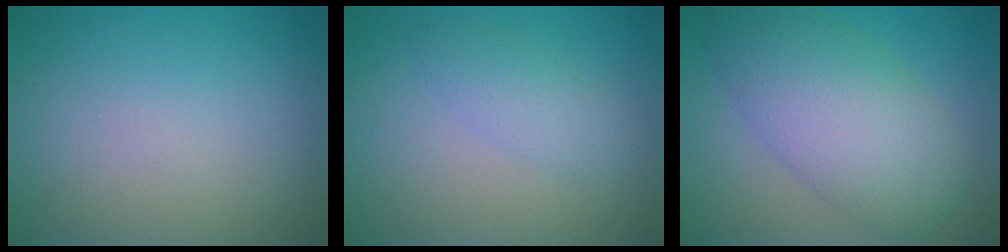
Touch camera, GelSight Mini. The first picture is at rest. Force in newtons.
{"total": 2.2, "press": 2.2, "slide": 0.1}
{"total": 8.0, "press": 8.0, "slide": 0.3}